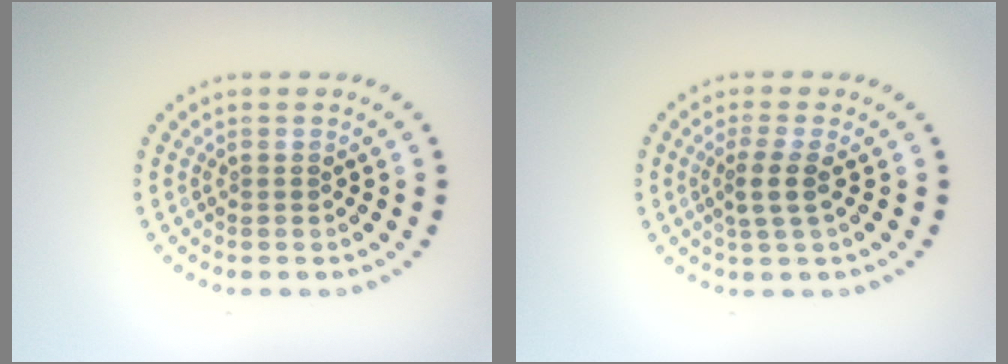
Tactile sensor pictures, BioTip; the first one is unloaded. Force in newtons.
{"total": 2.2, "press": 1.8, "slide": 1.2}